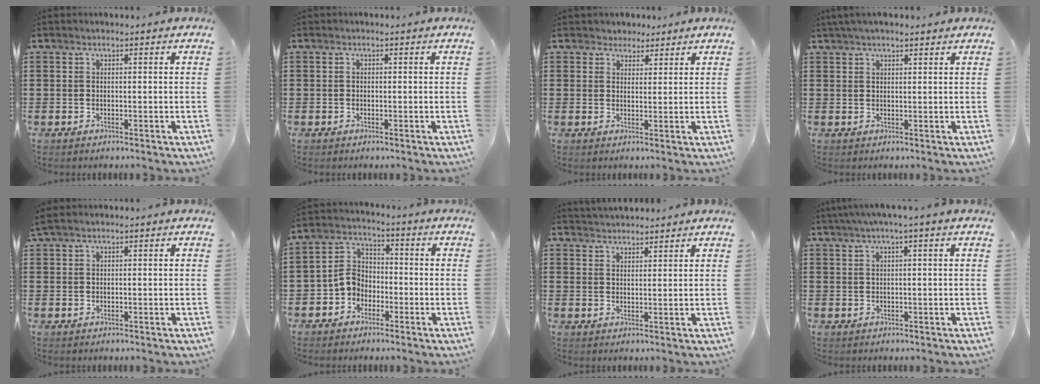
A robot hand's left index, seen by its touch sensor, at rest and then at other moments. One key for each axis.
{"total": 0.6, "fx": -0.4, "fy": 0.4, "fz": 0.2, "tx": -0.005, "ty": 0.001, "tz": -0.008}
{"total": 2.5, "fx": 1.9, "fy": 1.6, "fz": -0.1, "tx": -0.008, "ty": 0.012, "tz": 0.036}
{"total": 2.3, "fx": 1.8, "fy": 0.5, "fz": 1.4, "tx": -0.029, "ty": 0.006, "tz": 0.034}
{"total": 0.9, "fx": 0.5, "fy": 0.2, "fz": 0.7, "tx": -0.014, "ty": 0.002, "tz": 0.011}
{"total": 5.4, "fx": -2.4, "fy": 4.3, "fz": 2.2, "tx": -0.069, "ty": 0.011, "tz": -0.055}
{"total": 2.4, "fx": 2.4, "fy": 0.1, "fz": -0.3, "tx": -0.001, "ty": -0.002, "tz": 0.046}
{"total": 2.0, "fx": 0.8, "fy": -0.4, "fz": 1.8, "tx": -0.033, "ty": -0.002, "tz": 0.013}